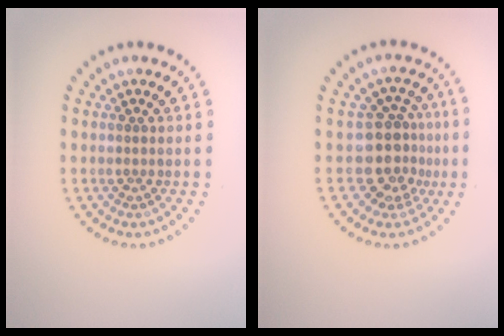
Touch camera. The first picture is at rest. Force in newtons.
{"total": 3.9, "press": 3.1, "slide": 2.4}